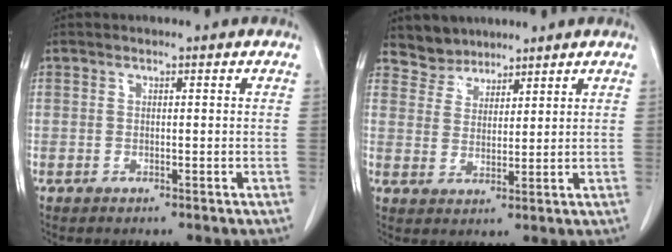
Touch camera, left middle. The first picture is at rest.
{"total": 4.3, "force": [3.8, 1.9, -0.5], "torque": [0.012, 0.006, 0.071]}